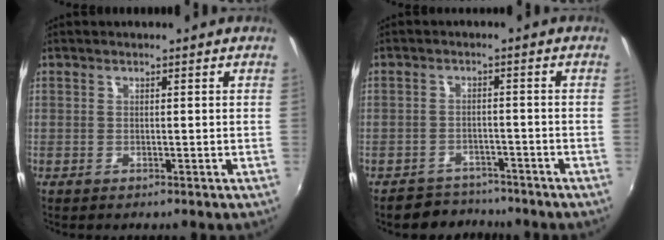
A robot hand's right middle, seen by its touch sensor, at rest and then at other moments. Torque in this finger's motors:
{"motor_torque": [0.34, -0.40, 0.02, 0.03]}